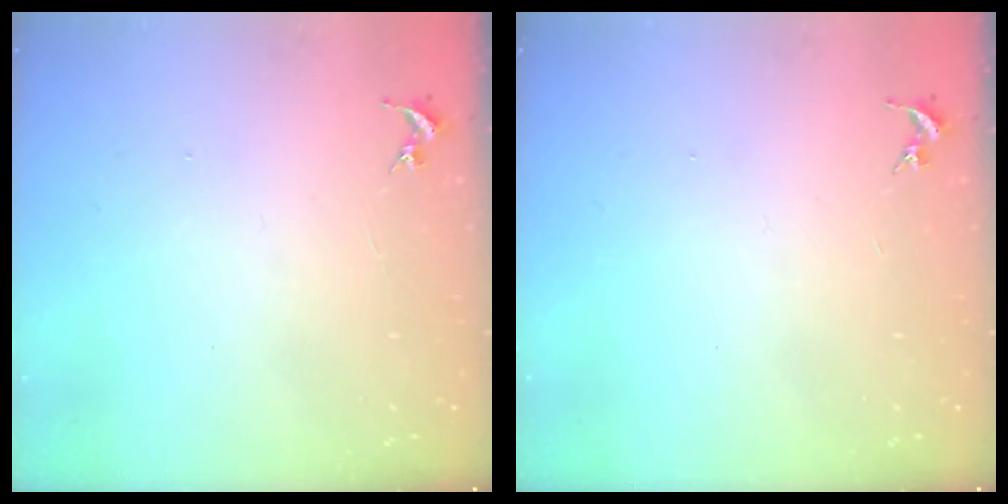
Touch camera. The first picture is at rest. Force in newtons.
{"total": 0.0}